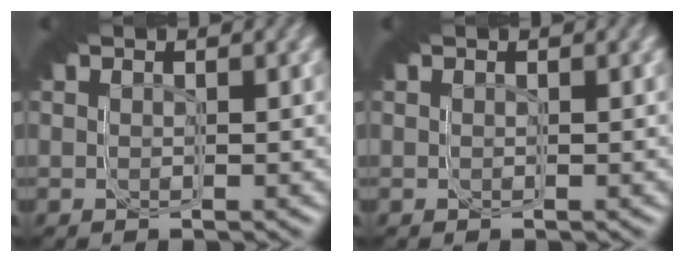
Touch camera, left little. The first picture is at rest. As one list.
[{"total": 0.0}]